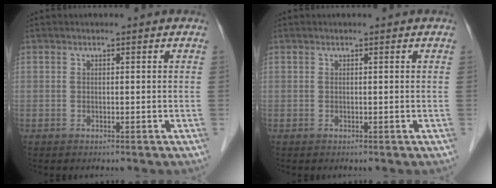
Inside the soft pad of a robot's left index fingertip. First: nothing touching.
{"total": 0.0}